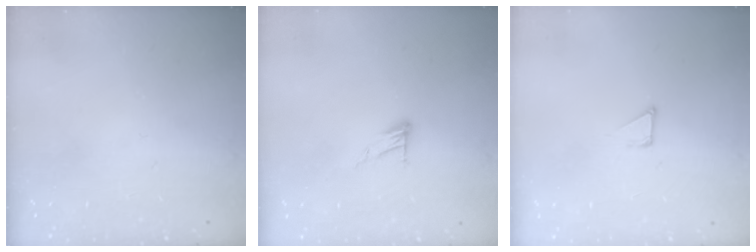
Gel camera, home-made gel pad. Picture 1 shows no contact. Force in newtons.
{"total": 6.9, "press": 6.8, "slide": 0.4}
{"total": 2.7, "press": 2.7, "slide": 0.3}